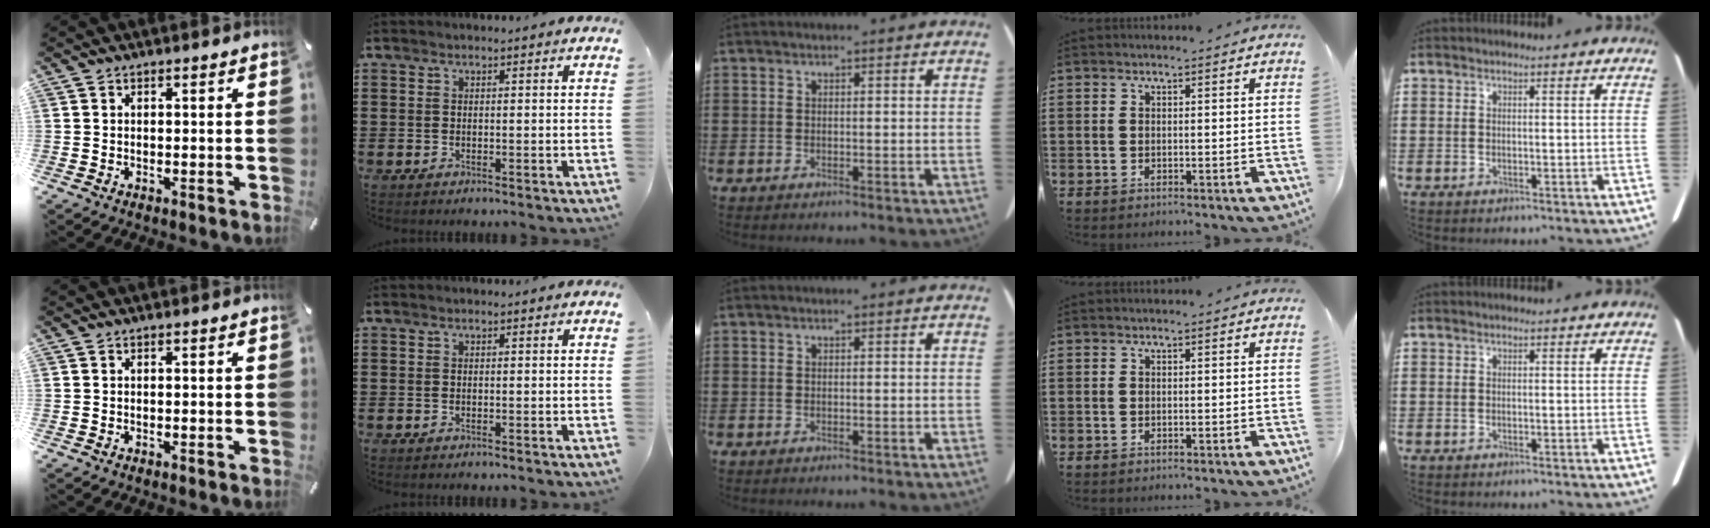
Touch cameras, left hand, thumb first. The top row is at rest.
{}